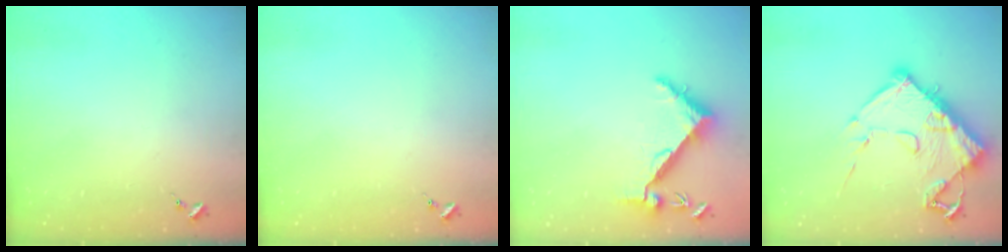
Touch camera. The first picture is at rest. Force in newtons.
{"total": 0.0}
{"total": 6.7, "press": 6.7, "slide": 0.8}
{"total": 16.4, "press": 16.4, "slide": 1.4}